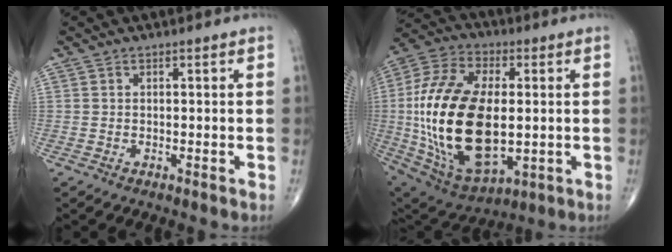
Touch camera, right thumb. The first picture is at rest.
{"total": 27.0, "force": [-0.7, 14.5, 22.8], "torque": [-0.462, -0.005, 0.005]}